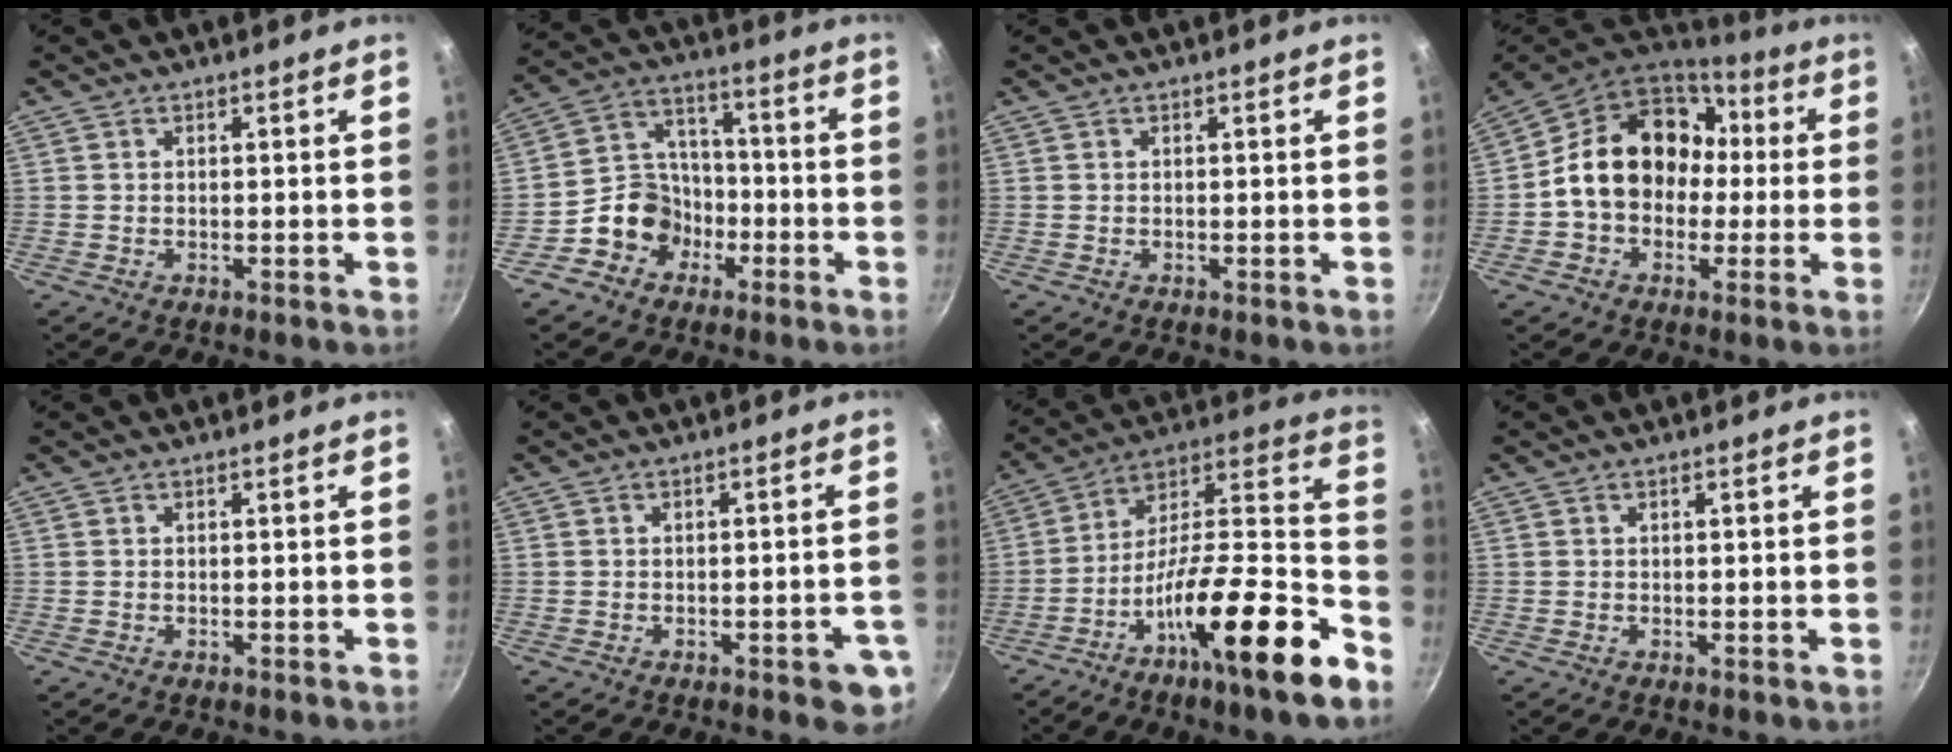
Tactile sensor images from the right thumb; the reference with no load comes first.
{"total": 10.5, "force": [-4.6, 8.7, 3.6], "torque": [-0.014, 0.055, -0.091]}
{"total": 0.0}
{"total": 18.6, "force": [1.0, 14.8, 11.1], "torque": [-0.151, 0.055, 0.009]}
{"total": 0.0}
{"total": 5.8, "force": [-2.4, 2.1, 4.9], "torque": [-0.044, 0.012, -0.023]}
{"total": 25.6, "force": [-13.1, 6.3, 21.1], "torque": [-0.282, 0.080, -0.229]}
{"total": 0.6, "force": [0.2, 0.1, 0.6], "torque": [-0.009, 0.001, 0.001]}